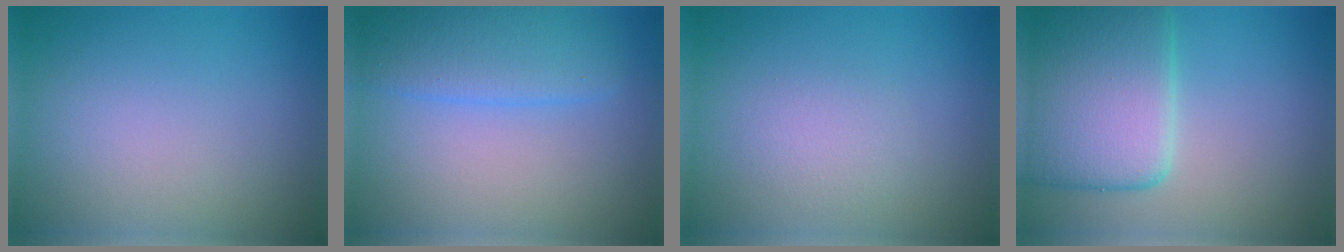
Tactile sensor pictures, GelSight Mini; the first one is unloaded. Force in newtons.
{"total": 4.2, "press": 4.1, "slide": 0.2}
{"total": 1.6, "press": 1.6, "slide": 0.1}
{"total": 8.9, "press": 8.9, "slide": 0.6}